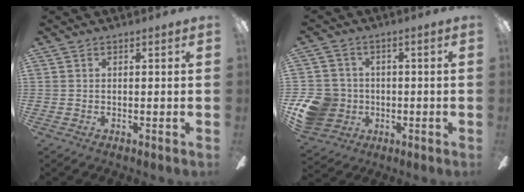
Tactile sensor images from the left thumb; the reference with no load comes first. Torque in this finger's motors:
{"motor_torque": [-0.27, 0.38, 0.08, -0.07, 0.03]}